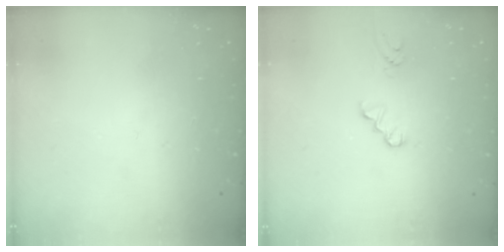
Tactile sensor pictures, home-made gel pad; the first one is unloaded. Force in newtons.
{"total": 1.4, "press": 1.4, "slide": 0.2}